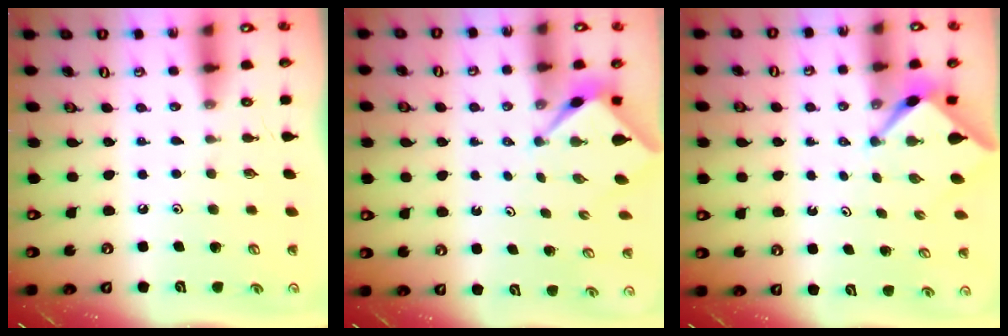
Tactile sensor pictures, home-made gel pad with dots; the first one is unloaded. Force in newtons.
{"total": 2.5, "press": 2.5, "slide": 0.3}
{"total": 2.5, "press": 2.5, "slide": 0.3}